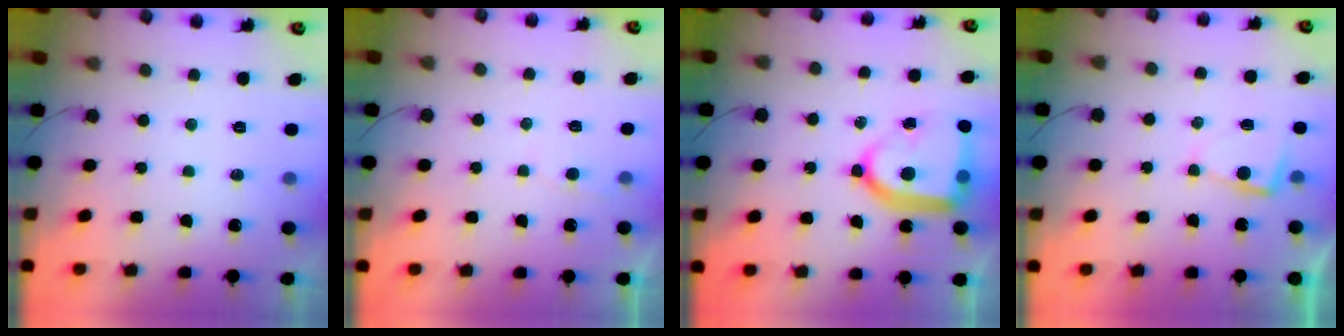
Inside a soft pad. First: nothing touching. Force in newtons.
{"total": 2.0, "press": 2.0, "slide": 0.2}
{"total": 16.9, "press": 16.8, "slide": 1.6}
{"total": 2.0, "press": 2.0, "slide": 0.4}